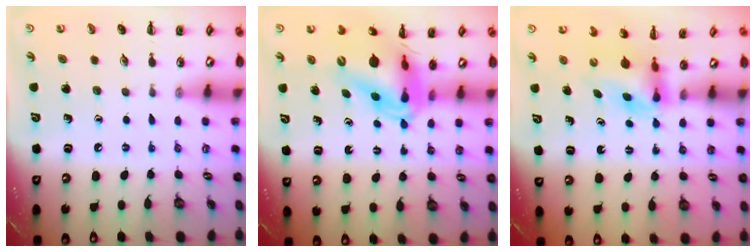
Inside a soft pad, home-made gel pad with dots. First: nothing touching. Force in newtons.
{"total": 8.0, "press": 7.6, "slide": 2.6}
{"total": 3.1, "press": 3.1, "slide": 0.6}